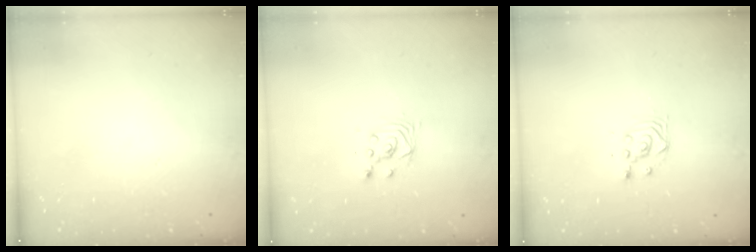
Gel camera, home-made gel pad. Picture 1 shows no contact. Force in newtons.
{"total": 2.7, "press": 2.7, "slide": 0.1}
{"total": 3.3, "press": 3.3, "slide": 0.2}